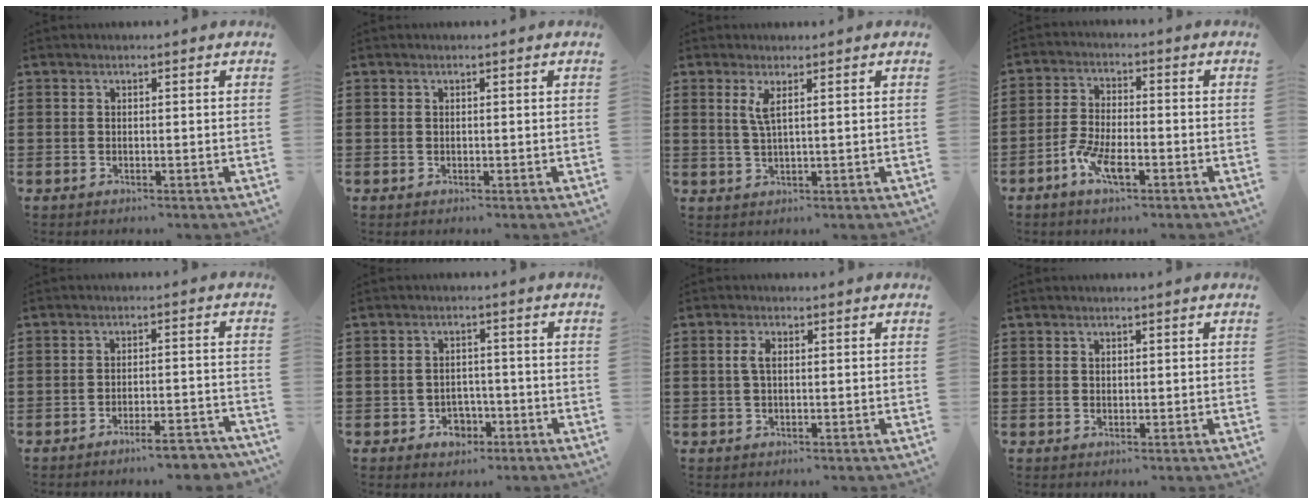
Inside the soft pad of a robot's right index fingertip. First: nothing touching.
{"total": 0.0}
{"total": 2.6, "force": [1.1, 0.2, 2.4], "torque": [-0.051, -0.001, 0.017]}
{"total": 5.9, "force": [-3.3, 2.0, 4.5], "torque": [-0.105, -0.003, -0.066]}
{"total": 4.7, "force": [-4.1, 0.0, 2.3], "torque": [-0.036, -0.007, -0.074]}
{"total": 3.0, "force": [-1.8, 2.1, 1.2], "torque": [-0.026, 0.003, -0.037]}
{"total": 2.4, "force": [0.2, 1.1, 2.1], "torque": [-0.044, 0.006, 0.002]}
{"total": 0.7, "force": [0.3, 0.6, 0.2], "torque": [-0.006, 0.003, 0.007]}